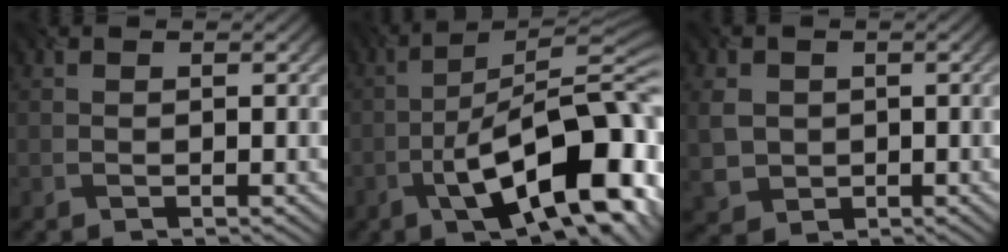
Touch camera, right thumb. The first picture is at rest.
{"total": 14.6, "force": [-6.2, 4.7, 12.3], "torque": [-0.186, 0.007, -0.101]}
{"total": 3.9, "force": [0.3, 3.5, 1.7], "torque": [-0.050, -0.008, 0.005]}